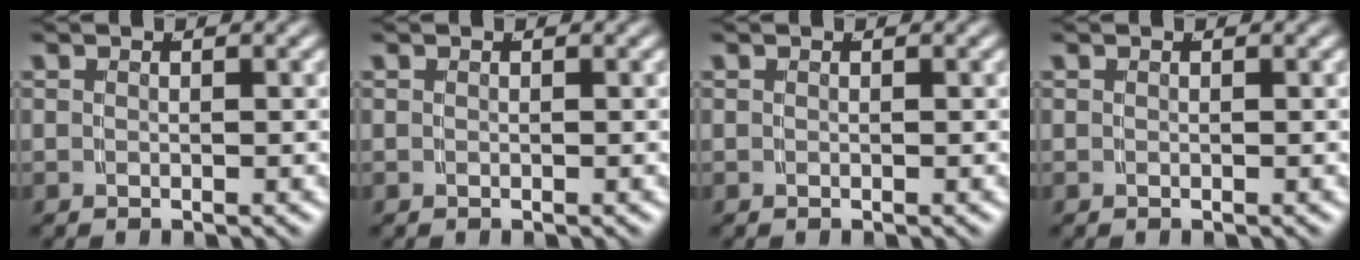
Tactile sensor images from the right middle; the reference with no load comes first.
{"total": 0.0}
{"total": 0.0}
{"total": 0.0}